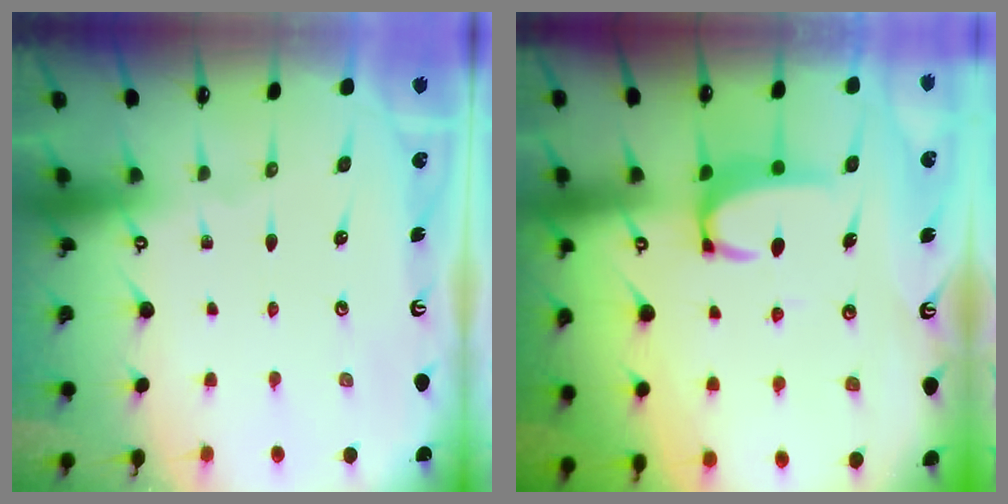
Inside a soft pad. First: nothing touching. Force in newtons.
{"total": 3.3, "press": 3.3, "slide": 0.3}